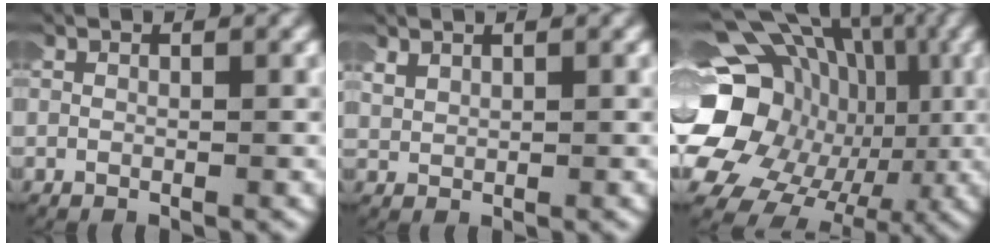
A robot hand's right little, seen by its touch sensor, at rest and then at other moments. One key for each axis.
{"total": 1.4, "fx": 1.0, "fy": 0.6, "fz": 0.7, "tx": -0.023, "ty": -0.004, "tz": 0.026}
{"total": 17.4, "fx": -0.3, "fy": 14.5, "fz": 9.5, "tx": -0.204, "ty": -0.047, "tz": 0.001}